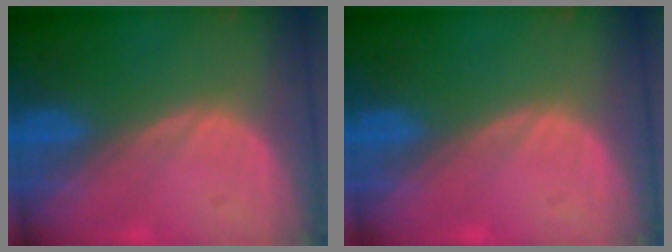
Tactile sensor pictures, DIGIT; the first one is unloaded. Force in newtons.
{"total": 0.0}